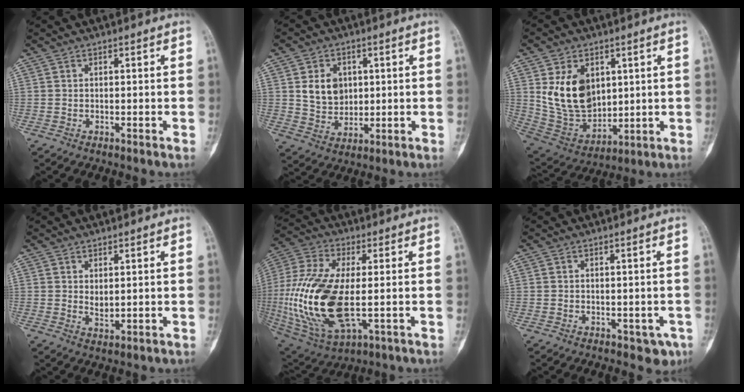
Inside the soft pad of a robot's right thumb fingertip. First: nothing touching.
{"total": 8.0, "force": [1.7, 6.4, 4.4], "torque": [-0.037, -0.011, 0.040]}
{"total": 15.1, "force": [3.9, 10.6, 9.9], "torque": [-0.137, -0.024, 0.096]}
{"total": 2.4, "force": [0.6, 1.4, 1.8], "torque": [-0.019, -0.010, 0.016]}
{"total": 23.0, "force": [-2.0, 11.2, 20.0], "torque": [-0.440, -0.012, -0.022]}
{"total": 3.5, "force": [-1.1, 2.5, 2.1], "torque": [-0.005, 0.008, -0.004]}